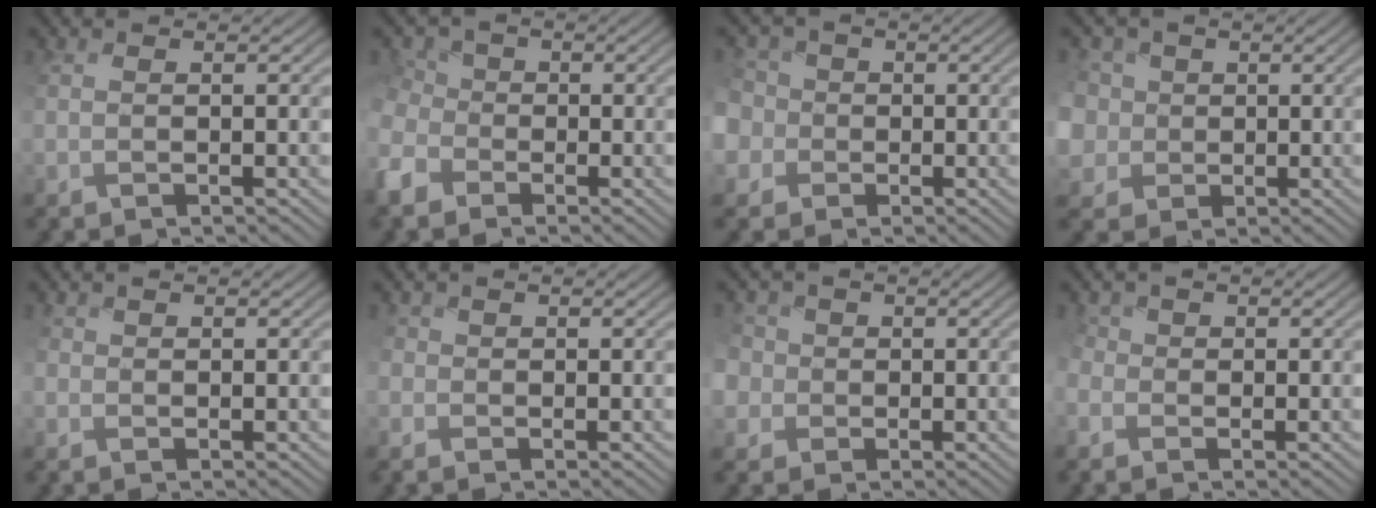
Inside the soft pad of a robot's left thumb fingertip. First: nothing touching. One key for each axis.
{"total": 5.4, "fx": -2.4, "fy": 4.2, "fz": 2.4, "tx": -0.083, "ty": -0.003, "tz": -0.057}
{"total": 6.3, "fx": 0.1, "fy": 6.0, "fz": 1.9, "tx": -0.083, "ty": 0.008, "tz": -0.028}
{"total": 7.8, "fx": 1.9, "fy": 7.1, "fz": 2.5, "tx": -0.102, "ty": 0.021, "tz": 0.008}
{"total": 1.1, "fx": -0.5, "fy": 0.9, "fz": 0.4, "tx": -0.013, "ty": -0.004, "tz": -0.014}
{"total": 1.9, "fx": -1.1, "fy": 1.4, "fz": 0.6, "tx": -0.021, "ty": -0.005, "tz": -0.024}
{"total": 4.9, "fx": -0.4, "fy": 4.6, "fz": 1.6, "tx": -0.064, "ty": 0.007, "tz": -0.025}
{"total": 2.7, "fx": -1.0, "fy": 2.1, "fz": 1.3, "tx": -0.045, "ty": -0.005, "tz": -0.020}